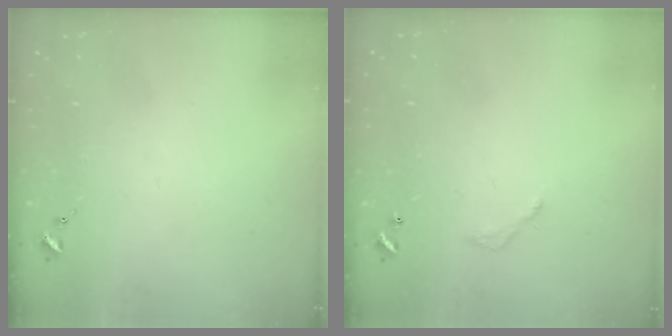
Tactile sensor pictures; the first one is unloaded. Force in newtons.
{"total": 3.8, "press": 3.8, "slide": 0.2}